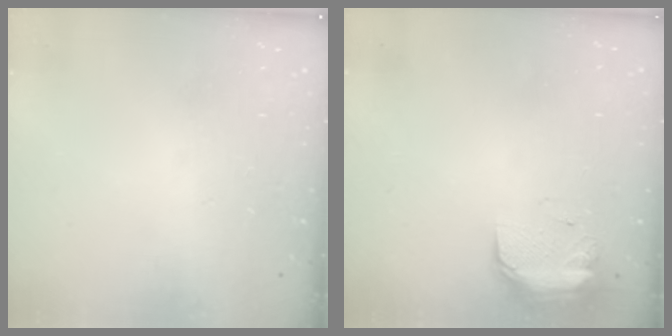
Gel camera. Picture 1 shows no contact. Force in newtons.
{"total": 9.1, "press": 9.0, "slide": 1.5}